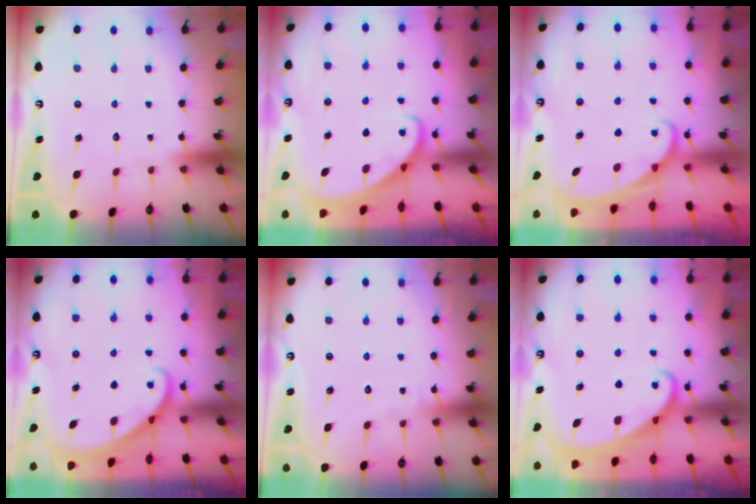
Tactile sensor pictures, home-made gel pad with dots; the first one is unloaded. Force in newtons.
{"total": 2.7, "press": 2.6, "slide": 0.2}
{"total": 1.5, "press": 1.5, "slide": 0.1}
{"total": 2.7, "press": 2.7, "slide": 0.2}
{"total": 1.9, "press": 1.9, "slide": 0.2}
{"total": 2.2, "press": 2.2, "slide": 0.3}